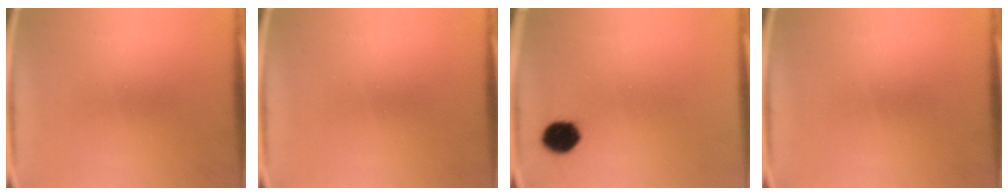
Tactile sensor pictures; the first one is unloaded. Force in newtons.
{"total": 0.0}
{"total": 5.8}
{"total": 0.0}